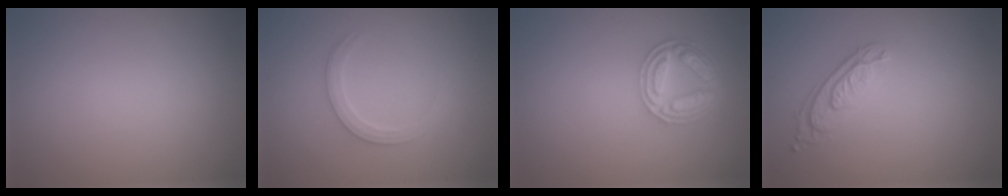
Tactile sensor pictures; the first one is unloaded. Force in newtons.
{"total": 2.2, "press": 2.2, "slide": 0.2}
{"total": 4.0, "press": 3.8, "slide": 1.3}
{"total": 3.0, "press": 2.3, "slide": 1.9}